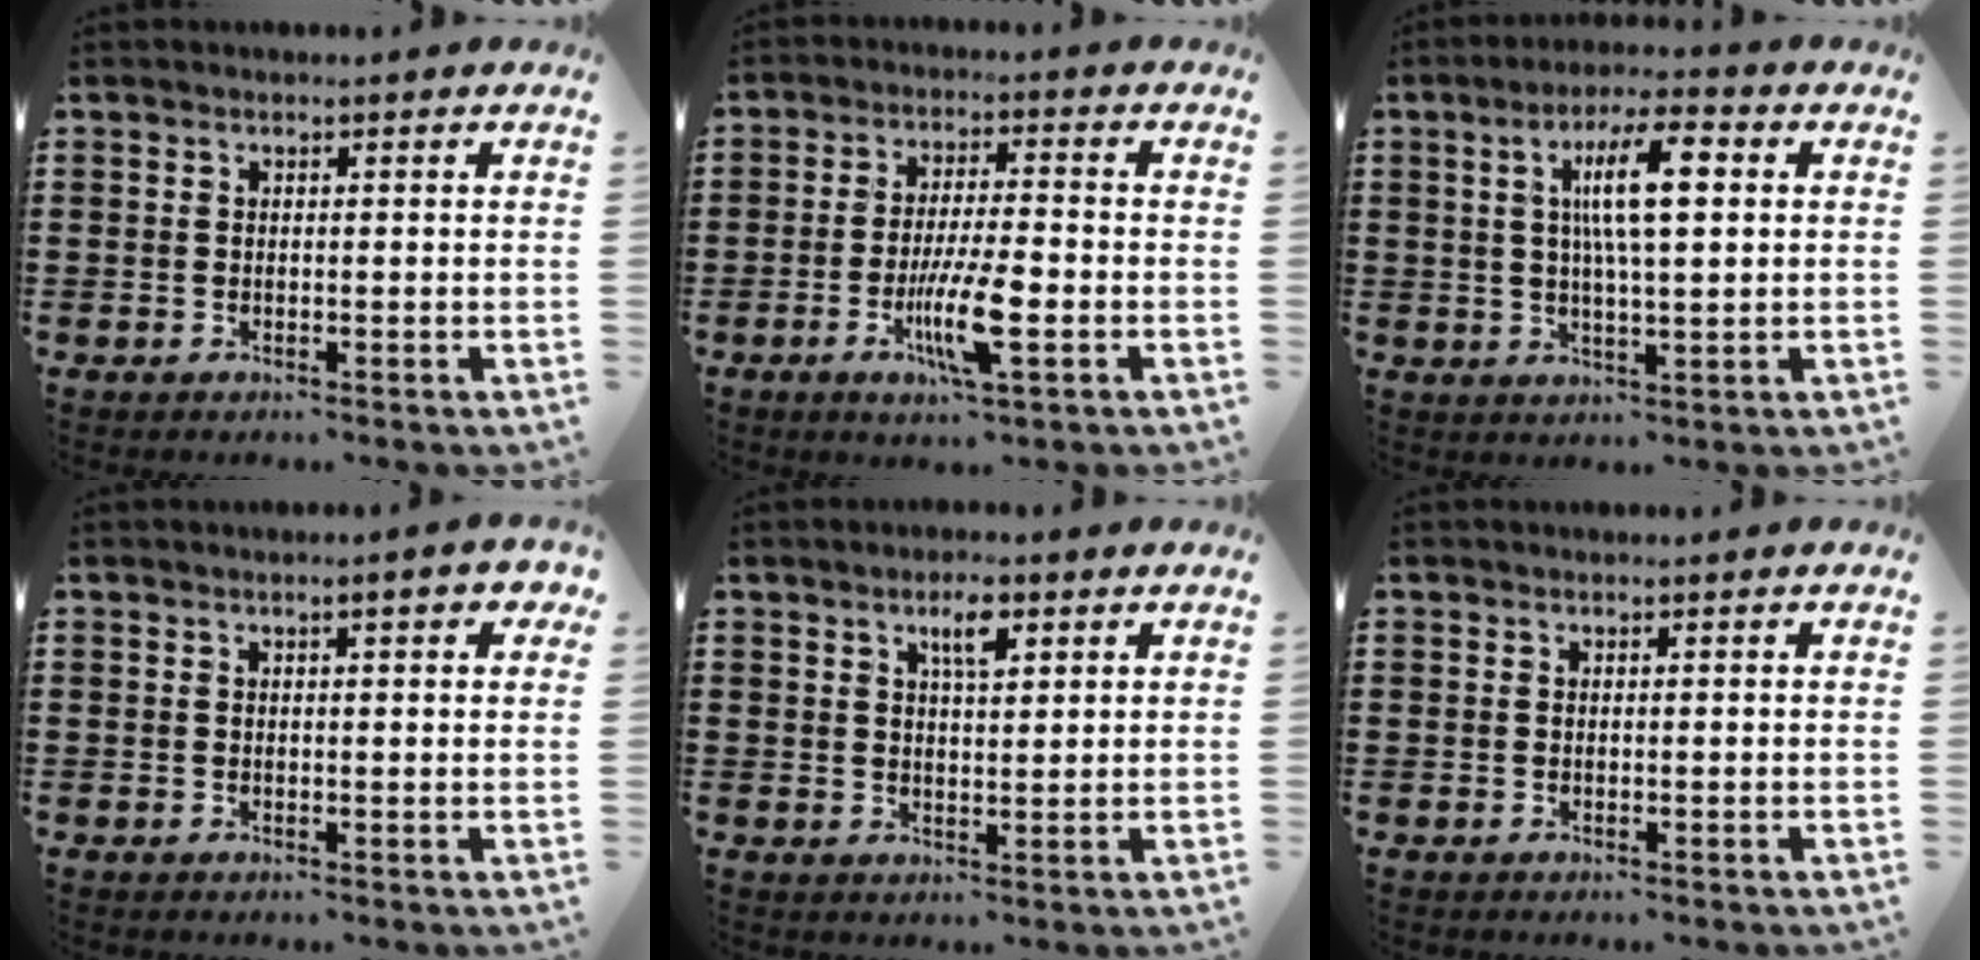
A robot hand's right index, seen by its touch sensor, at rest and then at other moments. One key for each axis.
{"total": 9.2, "fx": -2.9, "fy": 1.8, "fz": 8.5, "tx": -0.169, "ty": -0.013, "tz": -0.053}
{"total": 9.2, "fx": 2.1, "fy": 2.2, "fz": 8.7, "tx": -0.169, "ty": 0.005, "tz": 0.028}
{"total": 2.5, "fx": 1.1, "fy": 0.5, "fz": 2.2, "tx": -0.037, "ty": 0.002, "tz": 0.015}
{"total": 3.9, "fx": 2.2, "fy": 1.1, "fz": 3.0, "tx": -0.049, "ty": 0.000, "tz": 0.034}
{"total": 0.0}